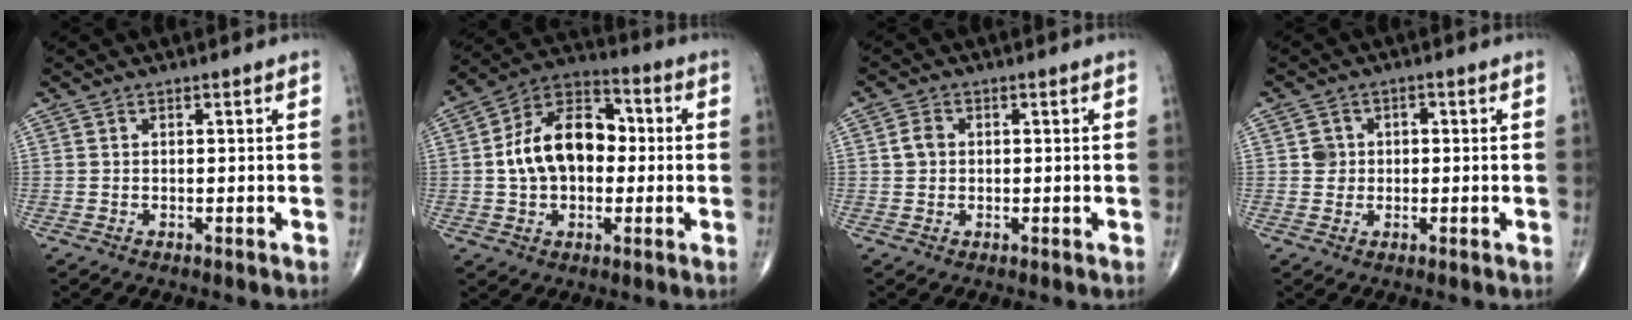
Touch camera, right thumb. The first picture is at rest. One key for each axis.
{"total": 15.4, "fx": 0.4, "fy": 10.3, "fz": 11.5, "tx": -0.171, "ty": 0.034, "tz": -0.003}
{"total": 2.6, "fx": 0.3, "fy": 2.1, "fz": 1.4, "tx": -0.022, "ty": 0.006, "tz": 0.003}
{"total": 3.1, "fx": 0.2, "fy": 2.9, "fz": 1.0, "tx": 0.006, "ty": 0.006, "tz": -0.001}